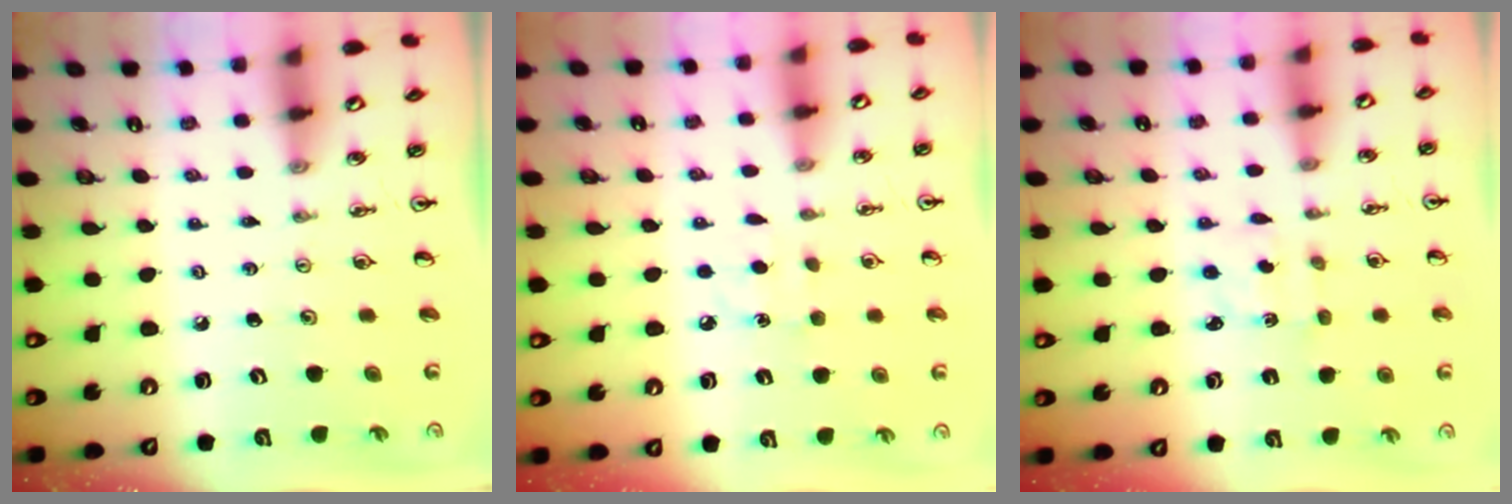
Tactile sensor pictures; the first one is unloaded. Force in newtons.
{"total": 5.8, "press": 5.8, "slide": 0.6}
{"total": 2.2, "press": 2.1, "slide": 0.6}